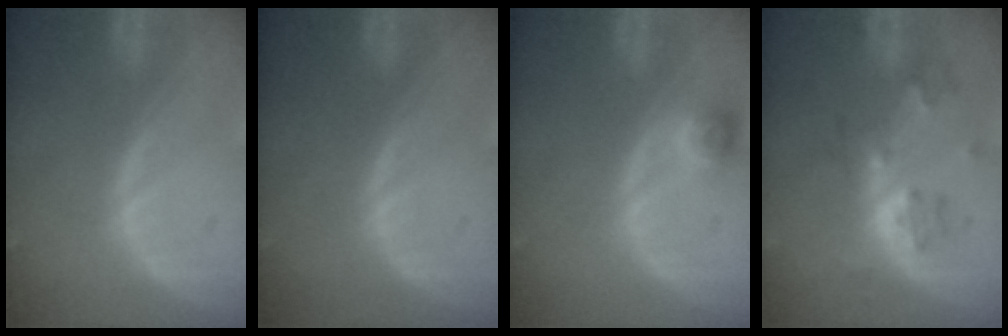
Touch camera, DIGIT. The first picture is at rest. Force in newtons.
{"total": 0.0}
{"total": 2.2, "press": 2.2, "slide": 0.2}
{"total": 5.6, "press": 5.6, "slide": 0.4}